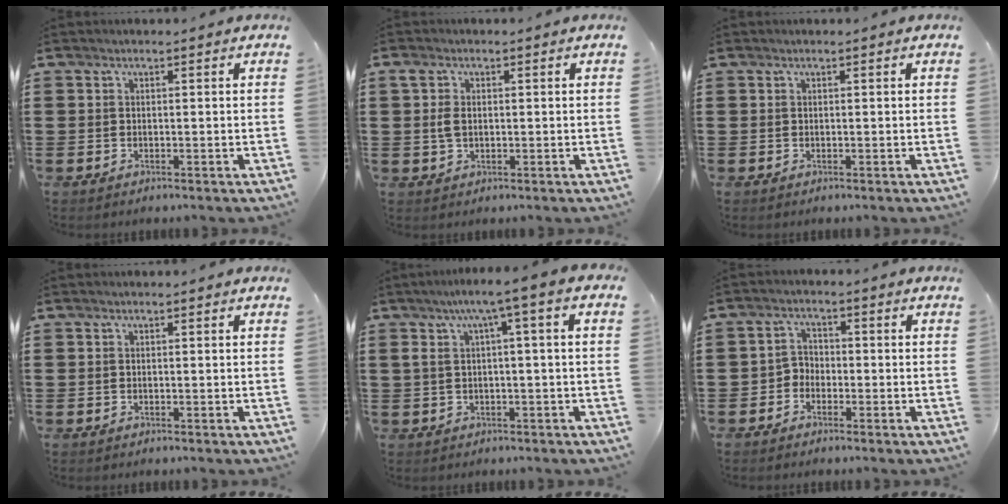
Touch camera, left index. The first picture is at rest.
{"total": 3.2, "force": [0.4, 2.0, 2.4], "torque": [-0.067, 0.004, 0.001]}
{"total": 0.0}
{"total": 0.0}
{"total": 4.8, "force": [0.1, 0.0, 4.8], "torque": [-0.094, 0.000, -0.007]}
{"total": 2.3, "force": [-1.7, 1.5, 0.4], "torque": [-0.015, 0.006, -0.040]}